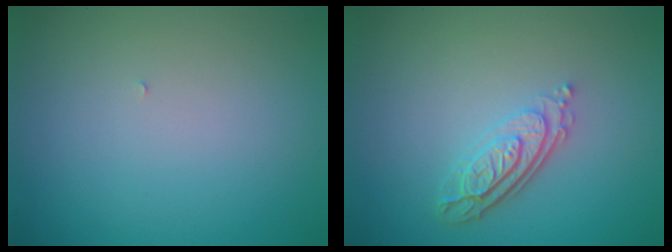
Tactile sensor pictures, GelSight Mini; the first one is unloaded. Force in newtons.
{"total": 3.7, "press": 2.7, "slide": 2.5}